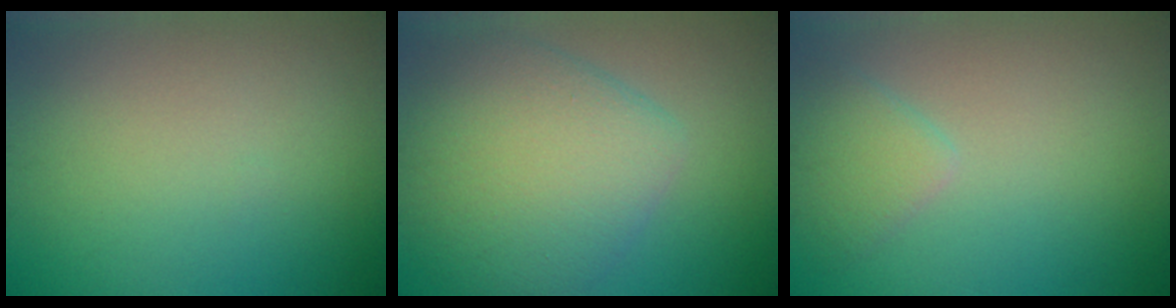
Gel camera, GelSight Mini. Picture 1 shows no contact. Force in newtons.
{"total": 7.6, "press": 7.6, "slide": 0.3}
{"total": 2.3, "press": 2.3, "slide": 0.1}